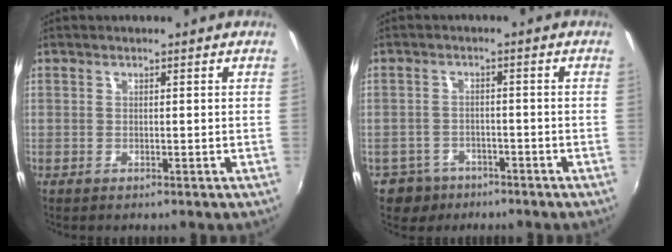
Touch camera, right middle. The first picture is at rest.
{"total": 5.3, "force": [-3.6, 3.9, 0.8], "torque": [-0.034, 0.007, -0.058]}